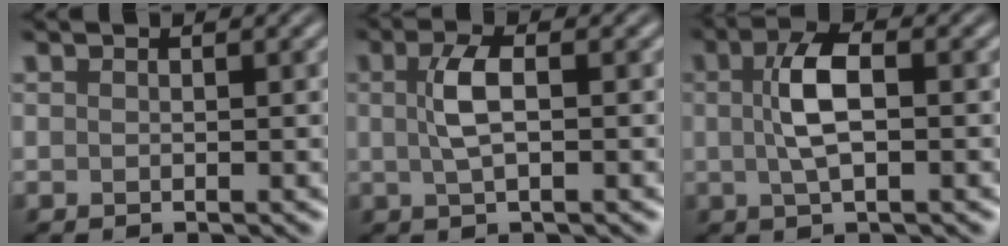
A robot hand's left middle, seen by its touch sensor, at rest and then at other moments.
{"total": 2.9, "force": [0.4, 0.9, 2.7], "torque": [-0.063, 0.007, 0.005]}
{"total": 4.1, "force": [0.4, 1.6, 3.8], "torque": [-0.082, 0.009, 0.004]}